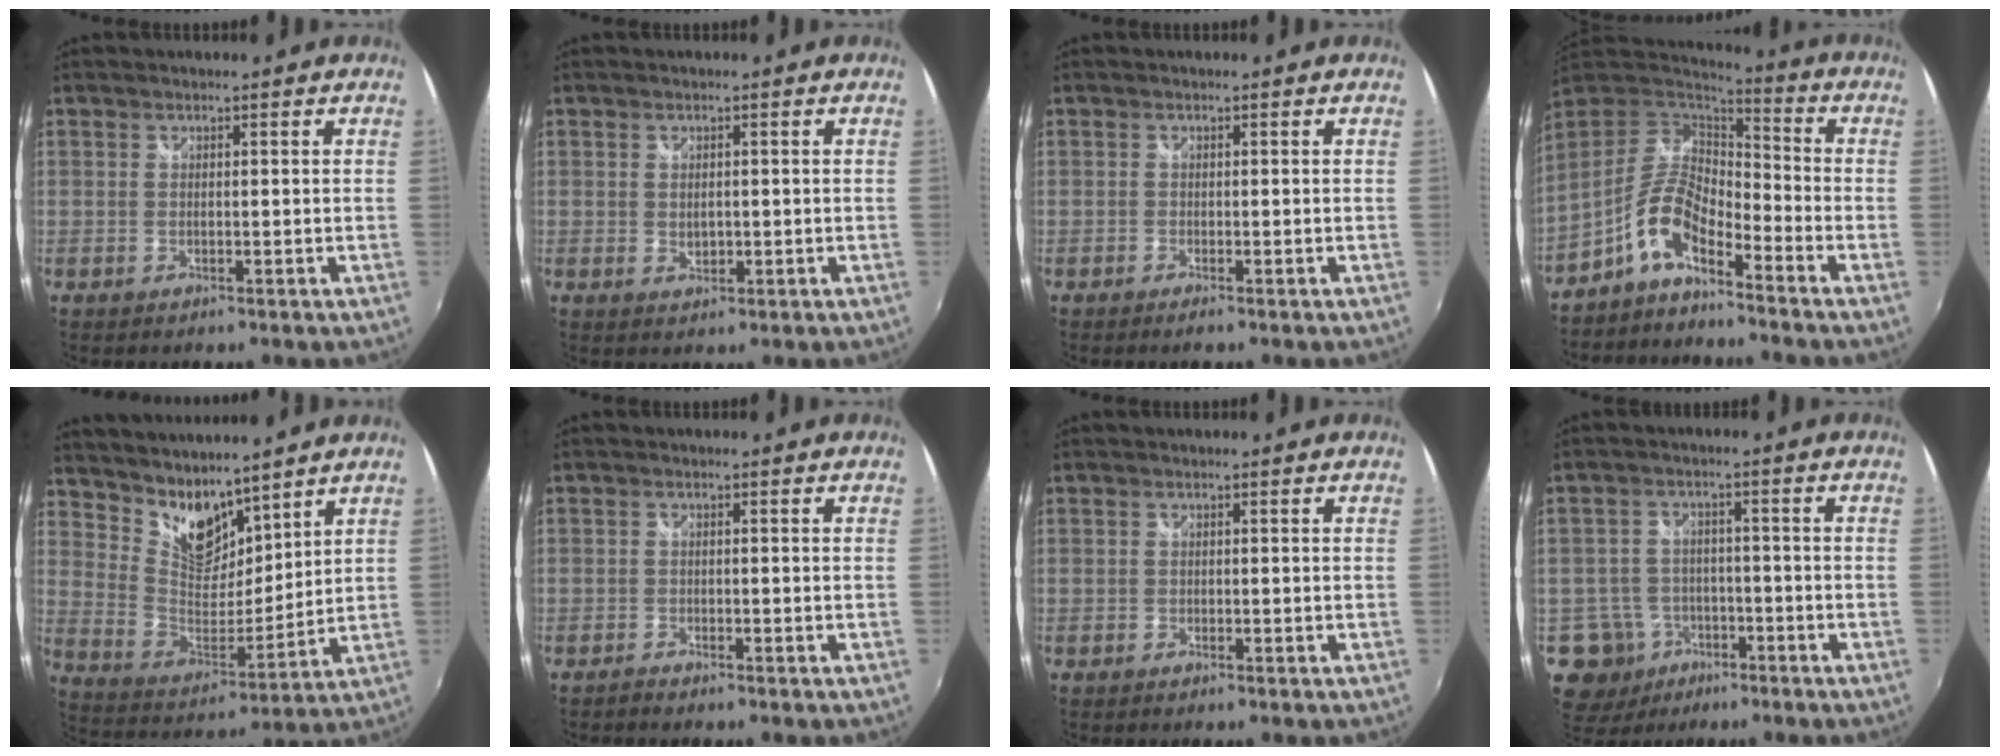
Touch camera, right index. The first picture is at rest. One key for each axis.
{"total": 2.0, "fx": -0.1, "fy": 1.6, "fz": 1.3, "tx": -0.019, "ty": -0.001, "tz": 0.001}
{"total": 0.9, "fx": -0.7, "fy": 0.0, "fz": 0.5, "tx": -0.010, "ty": -0.003, "tz": -0.013}
{"total": 9.5, "fx": -5.9, "fy": 3.4, "fz": 6.6, "tx": -0.144, "ty": 0.017, "tz": -0.119}
{"total": 12.6, "fx": 10.3, "fy": 5.6, "fz": 4.6, "tx": -0.094, "ty": -0.002, "tz": 0.204}
{"total": 1.1, "fx": -1.0, "fy": 0.1, "fz": 0.2, "tx": -0.008, "ty": -0.006, "tz": -0.022}
{"total": 0.0}
{"total": 8.7, "fx": -4.2, "fy": 7.4, "fz": 1.6, "tx": -0.056, "ty": 0.021, "tz": -0.058}